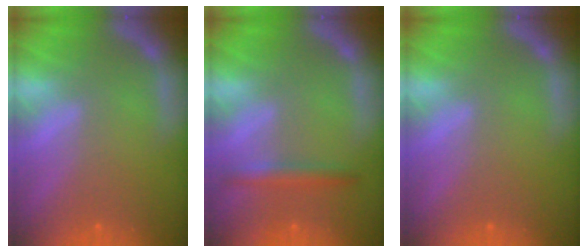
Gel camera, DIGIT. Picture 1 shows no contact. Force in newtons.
{"total": 2.4}
{"total": 0.0}